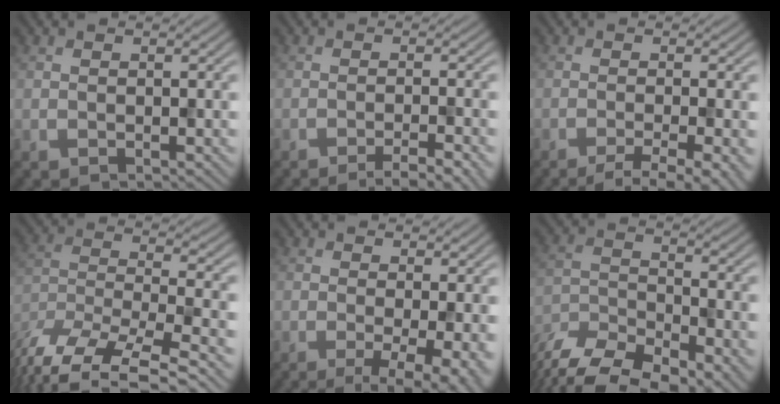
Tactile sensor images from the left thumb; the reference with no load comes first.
{"total": 5.2, "force": [-3.5, 0.8, 3.7], "torque": [-0.051, 0.013, -0.060]}
{"total": 5.7, "force": [-3.5, 1.0, 4.4], "torque": [-0.051, 0.003, -0.056]}
{"total": 12.9, "force": [-9.9, 4.0, 7.3], "torque": [-0.154, -0.024, -0.162]}
{"total": 5.7, "force": [-1.5, 1.2, 5.3], "torque": [-0.080, -0.008, -0.020]}
{"total": 12.8, "force": [-10.4, 4.0, 6.3], "torque": [-0.132, -0.030, -0.172]}